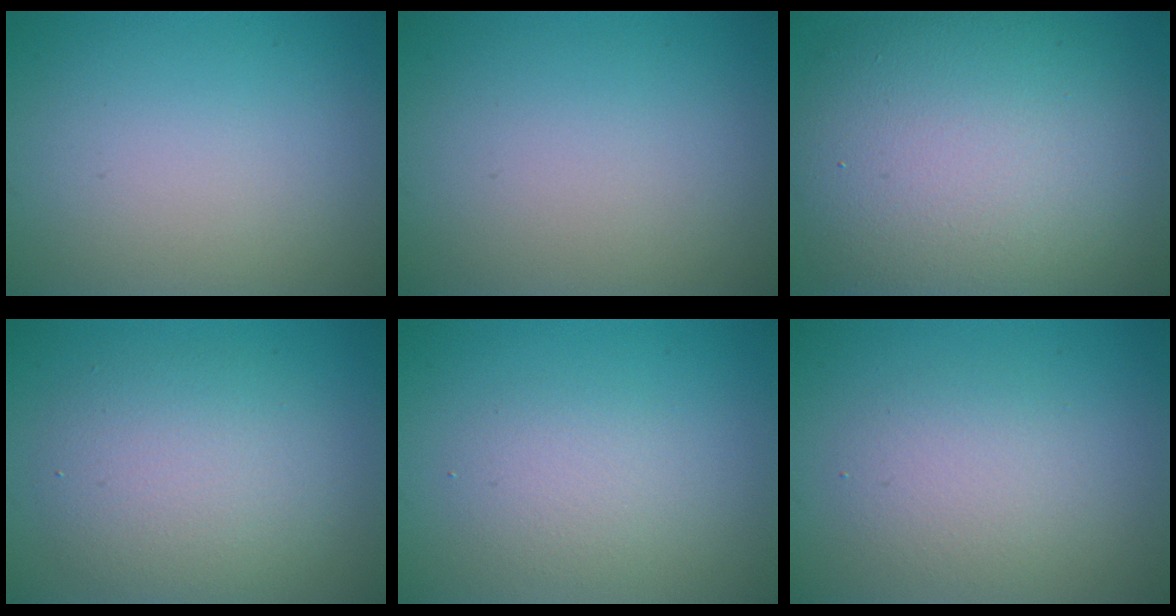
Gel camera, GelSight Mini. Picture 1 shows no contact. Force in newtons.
{"total": 0.0}
{"total": 13.4, "press": 13.4, "slide": 1.0}
{"total": 5.1, "press": 5.1, "slide": 0.3}
{"total": 2.2, "press": 2.2, "slide": 0.0}
{"total": 3.0, "press": 3.0, "slide": 0.2}